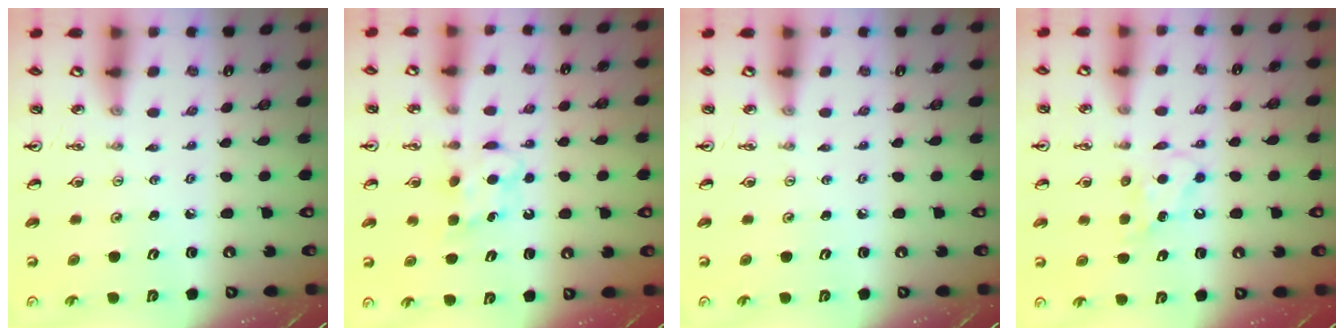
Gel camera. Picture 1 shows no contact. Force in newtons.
{"total": 5.8, "press": 5.7, "slide": 0.7}
{"total": 0.0}
{"total": 5.3, "press": 5.2, "slide": 0.5}